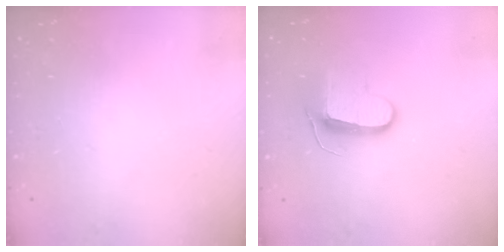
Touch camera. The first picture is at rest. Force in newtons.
{"total": 9.9, "press": 9.9, "slide": 0.1}